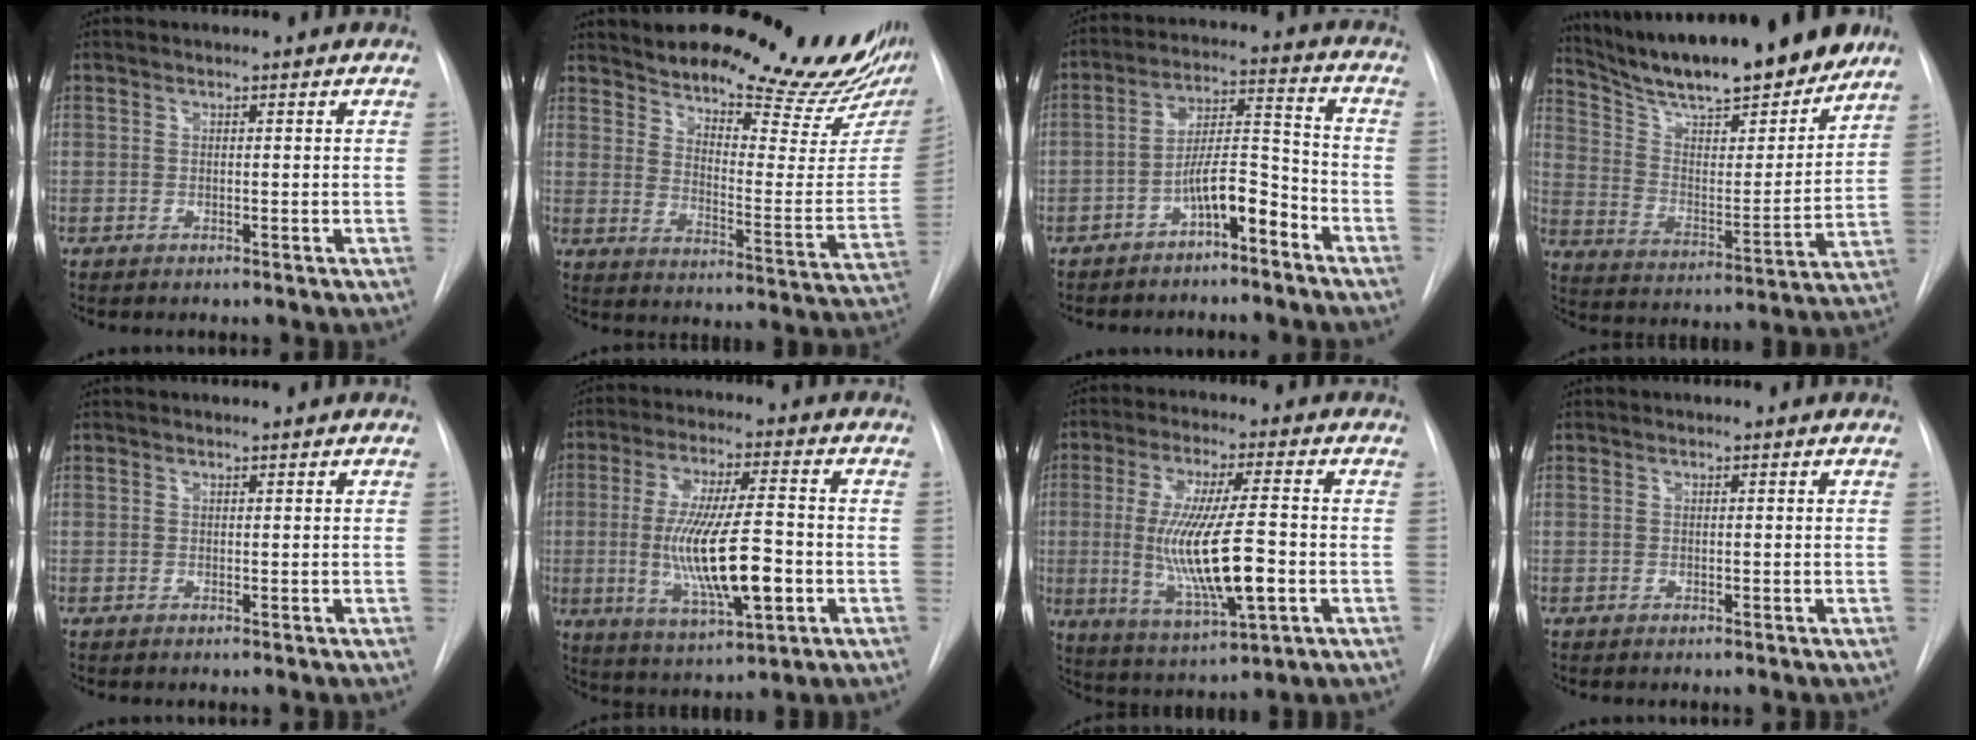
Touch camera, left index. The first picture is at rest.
{"total": 26.5, "force": [22.9, 4.4, 12.5], "torque": [-0.187, -0.097, 0.285]}
{"total": 8.2, "force": [-5.1, 1.7, 6.1], "torque": [-0.112, 0.024, -0.087]}
{"total": 21.9, "force": [18.9, 3.5, 10.5], "torque": [-0.173, -0.013, 0.290]}
{"total": 0.0}
{"total": 14.5, "force": [-2.5, 3.0, 14.0], "torque": [-0.261, -0.008, -0.037]}
{"total": 14.3, "force": [-2.0, 2.1, 14.0], "torque": [-0.269, -0.015, -0.028]}
{"total": 0.0}